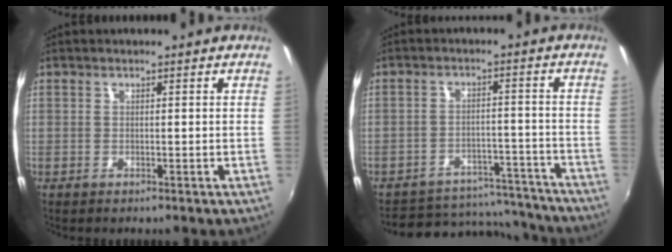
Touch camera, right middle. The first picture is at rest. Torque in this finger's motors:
{"motor_torque": [-0.16, -0.21, -0.03, -0.01]}